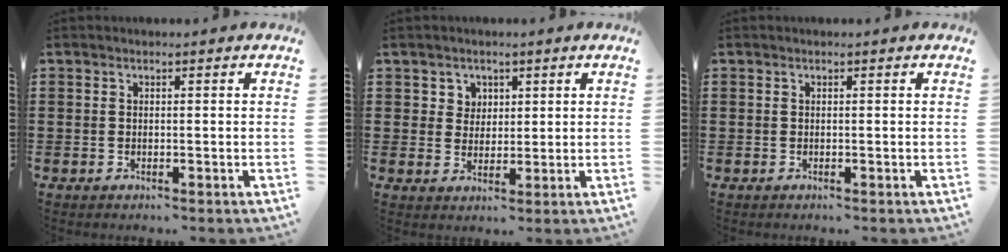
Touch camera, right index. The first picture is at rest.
{"total": 3.0, "force": [1.5, 2.7, 0.3], "torque": [-0.012, 0.008, 0.023]}
{"total": 0.0}